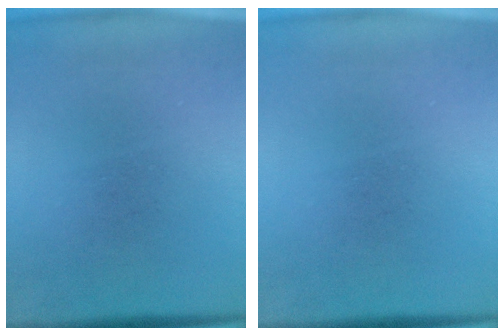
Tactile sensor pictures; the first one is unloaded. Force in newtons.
{"total": 0.0}